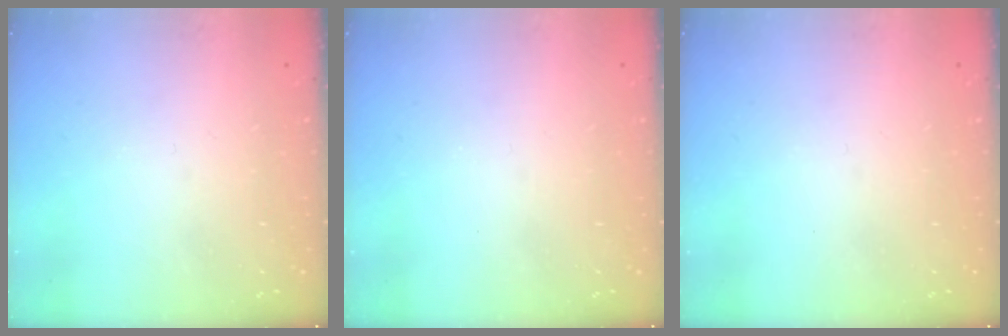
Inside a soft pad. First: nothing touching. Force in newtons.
{"total": 0.0}
{"total": 0.0}